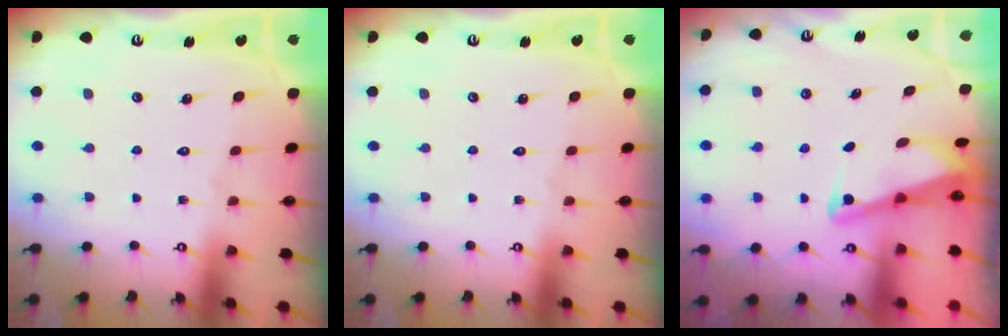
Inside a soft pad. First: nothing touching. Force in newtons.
{"total": 0.0}
{"total": 2.9, "press": 2.9, "slide": 0.3}